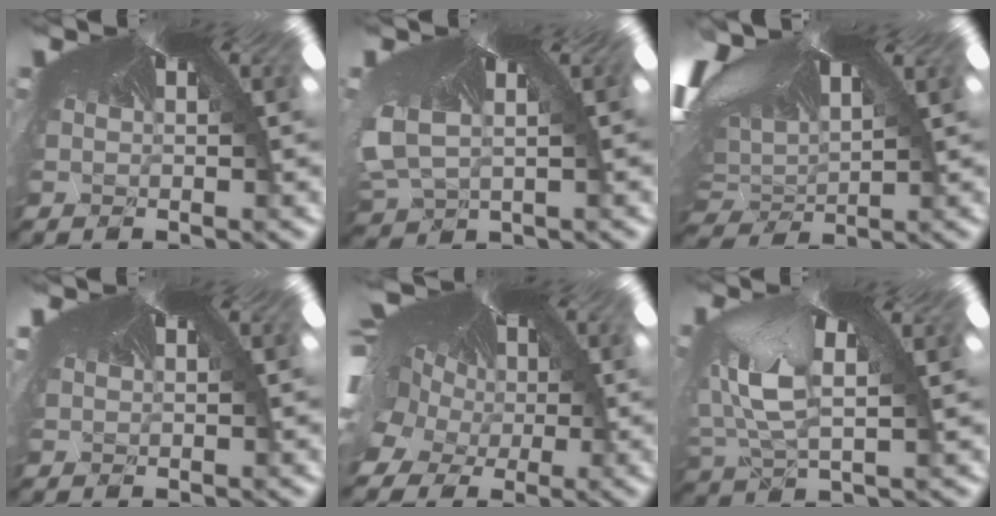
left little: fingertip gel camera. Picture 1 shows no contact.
{"total": 2.9, "force": [-2.5, 1.0, -1.0], "torque": [-0.042, -0.043, -0.006]}
{"total": 2.7, "force": [-1.3, 1.8, 1.5], "torque": [-0.050, -0.043, 0.012]}
{"total": 0.9, "force": [0.2, 0.5, 0.7], "torque": [-0.021, 0.001, 0.008]}
{"total": 3.7, "force": [-1.5, 2.0, 2.7], "torque": [-0.089, -0.031, 0.002]}
{"total": 4.3, "force": [-3.7, 1.9, -1.0], "torque": [-0.063, -0.071, -0.017]}